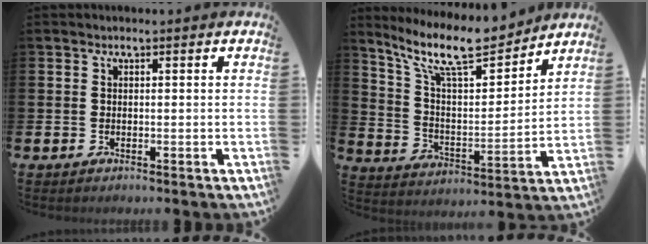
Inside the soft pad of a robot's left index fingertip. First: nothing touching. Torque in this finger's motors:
{"motor_torque": [1.00, -0.71, 0.57, 0.21]}